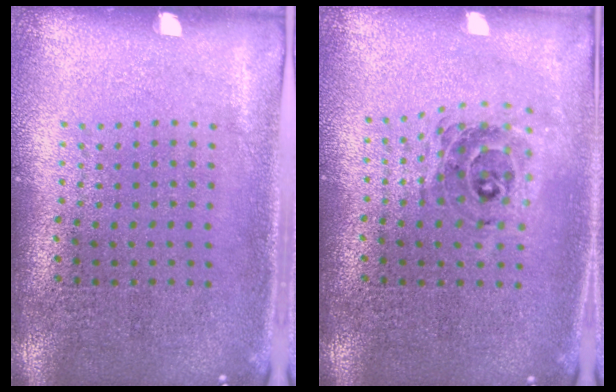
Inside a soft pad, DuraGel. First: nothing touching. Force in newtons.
{"total": 0.6, "press": 0.6, "slide": 0.2}